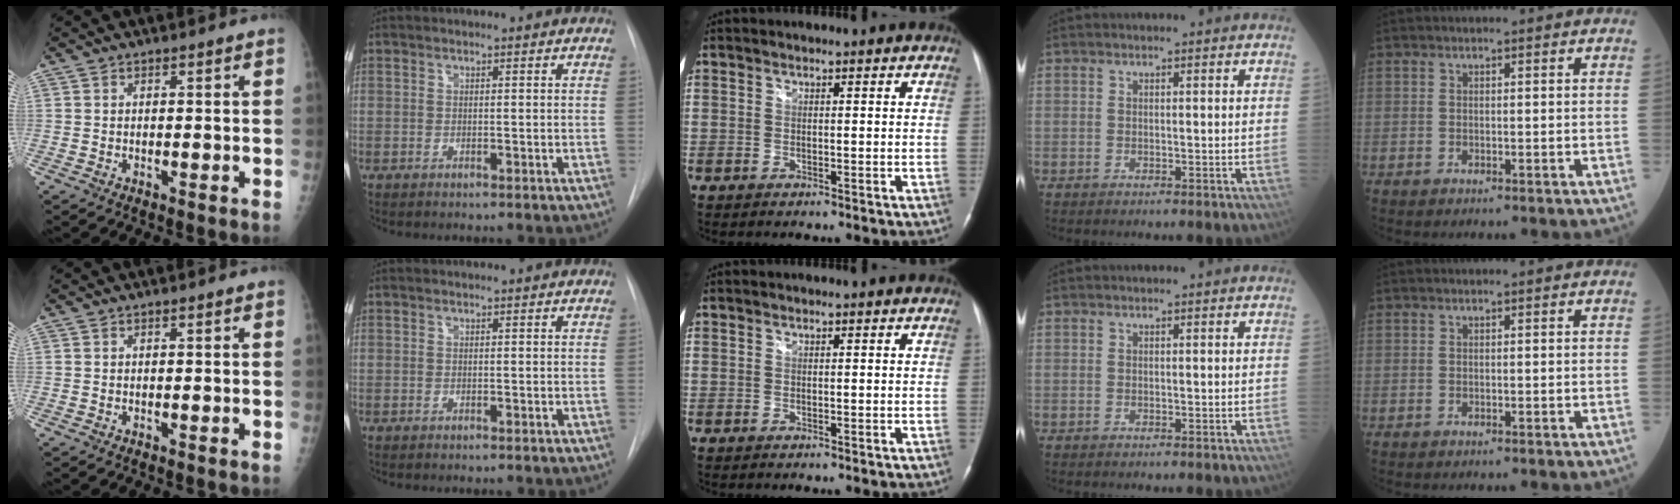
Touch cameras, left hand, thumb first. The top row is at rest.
{}